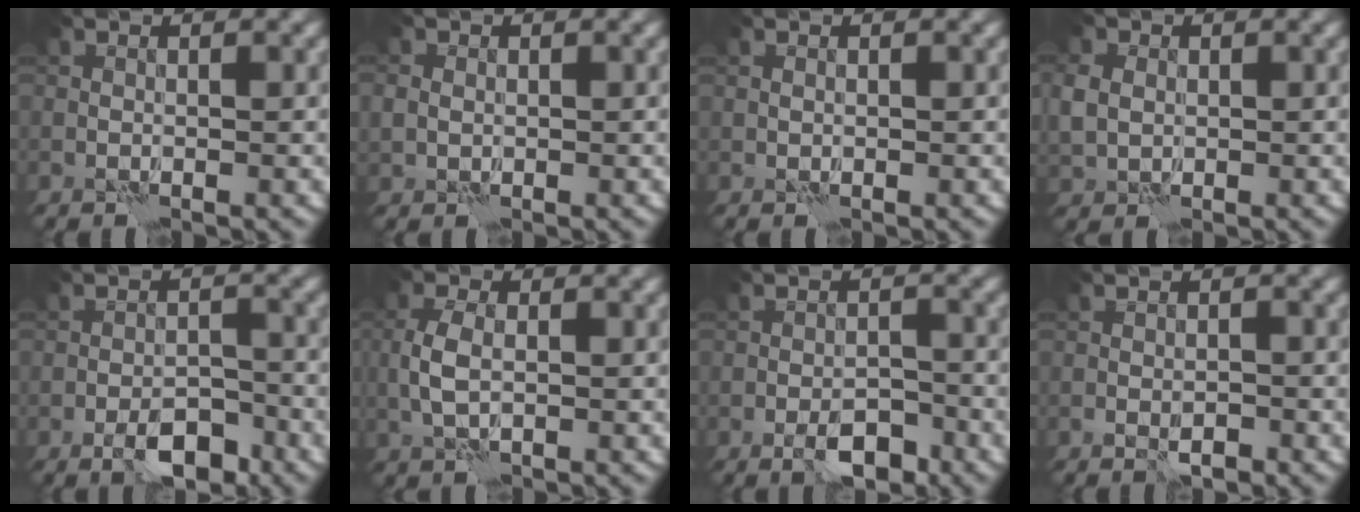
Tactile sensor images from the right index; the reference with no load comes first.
{"total": 1.7, "force": [0.2, 1.5, 0.7], "torque": [-0.013, 0.002, 0.001]}
{"total": 0.0}
{"total": 3.1, "force": [0.4, 2.6, 1.5], "torque": [-0.045, 0.003, 0.008]}
{"total": 4.5, "force": [-3.0, 1.7, 2.9], "torque": [-0.039, 0.003, -0.049]}
{"total": 3.0, "force": [-0.2, 1.7, 2.4], "torque": [-0.060, 0.000, -0.006]}
{"total": 3.8, "force": [-2.5, 1.5, 2.5], "torque": [-0.034, 0.002, -0.042]}
{"total": 1.5, "force": [-0.9, 0.6, 1.1], "torque": [-0.018, 0.000, -0.017]}